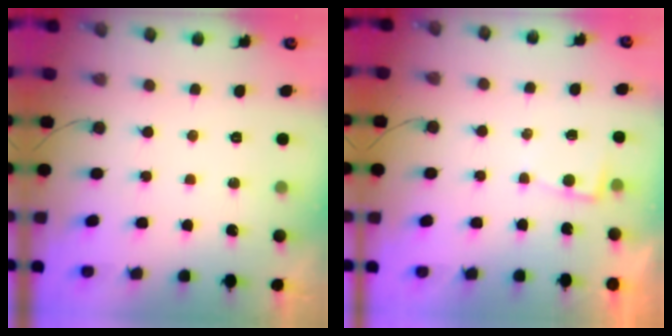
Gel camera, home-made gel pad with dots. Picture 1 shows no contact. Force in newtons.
{"total": 1.8, "press": 1.8, "slide": 0.2}